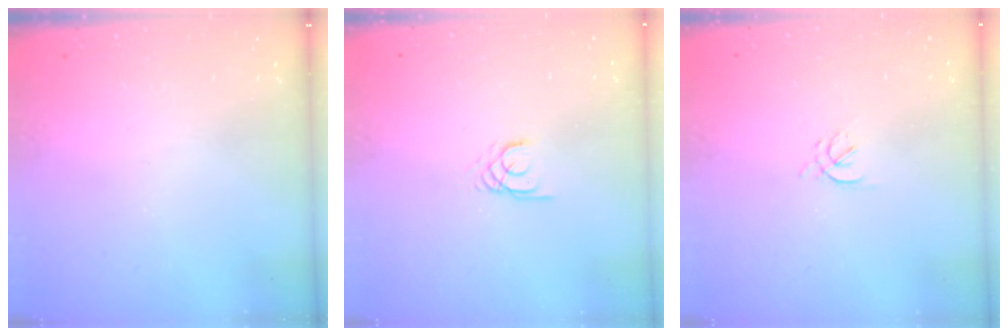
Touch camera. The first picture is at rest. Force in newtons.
{"total": 1.7, "press": 1.7, "slide": 0.2}
{"total": 1.7, "press": 1.6, "slide": 0.6}